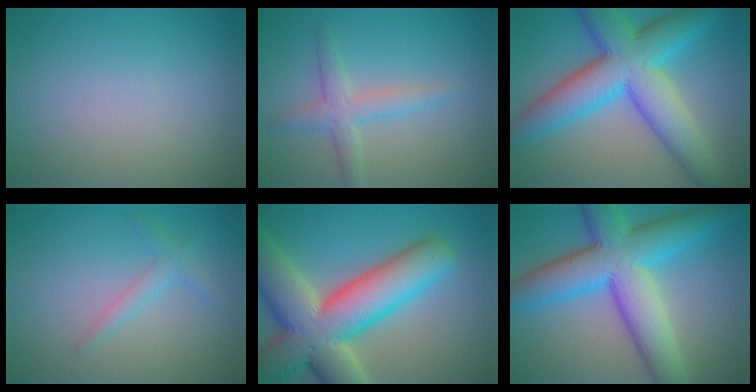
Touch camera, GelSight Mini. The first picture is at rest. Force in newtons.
{"total": 2.8, "press": 2.8, "slide": 0.1}
{"total": 10.8, "press": 10.8, "slide": 0.1}
{"total": 1.5, "press": 1.5, "slide": 0.1}
{"total": 13.6, "press": 13.5, "slide": 1.3}
{"total": 10.8, "press": 10.8, "slide": 0.1}